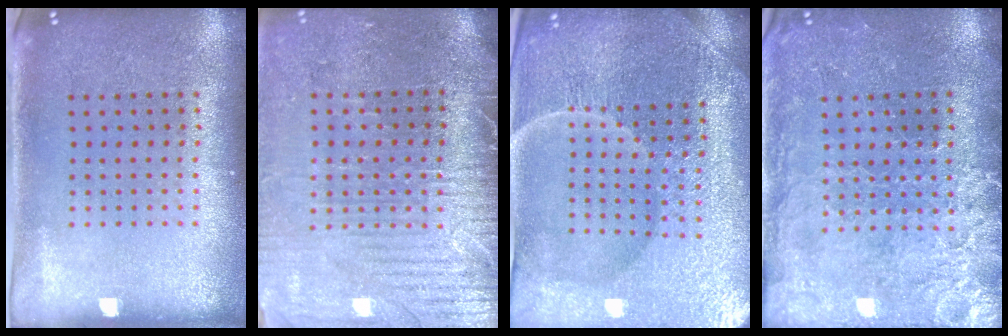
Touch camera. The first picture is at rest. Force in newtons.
{"total": 3.6, "press": 3.4, "slide": 1.4}
{"total": 5.6, "press": 5.2, "slide": 2.1}
{"total": 3.3, "press": 3.2, "slide": 1.0}